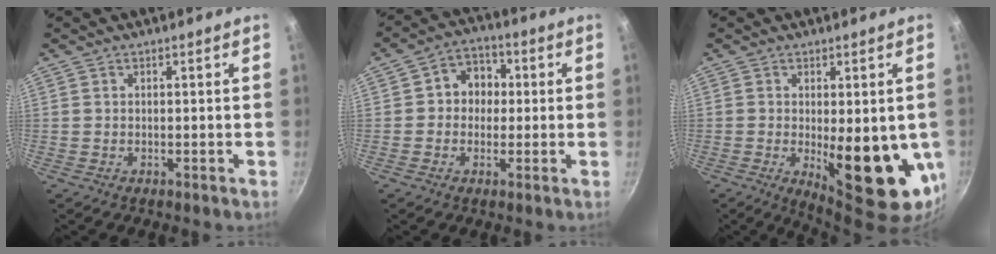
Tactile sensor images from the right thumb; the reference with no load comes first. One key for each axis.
{"total": 7.3, "fx": 0.4, "fy": 6.4, "fz": 3.6, "tx": -0.012, "ty": 0.015, "tz": -0.007}
{"total": 16.0, "fx": -2.2, "fy": 5.9, "fz": 14.6, "tx": -0.175, "ty": -0.023, "tz": -0.013}